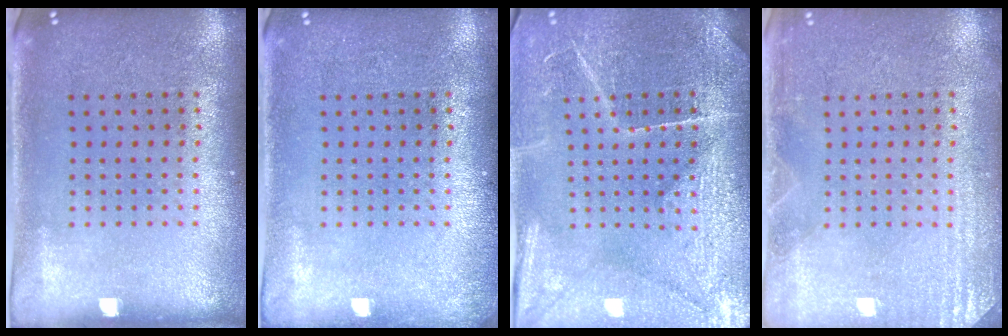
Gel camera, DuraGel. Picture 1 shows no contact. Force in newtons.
{"total": 0.7, "press": 0.7, "slide": 0.1}
{"total": 3.8, "press": 3.6, "slide": 1.1}
{"total": 2.7, "press": 2.7, "slide": 0.3}